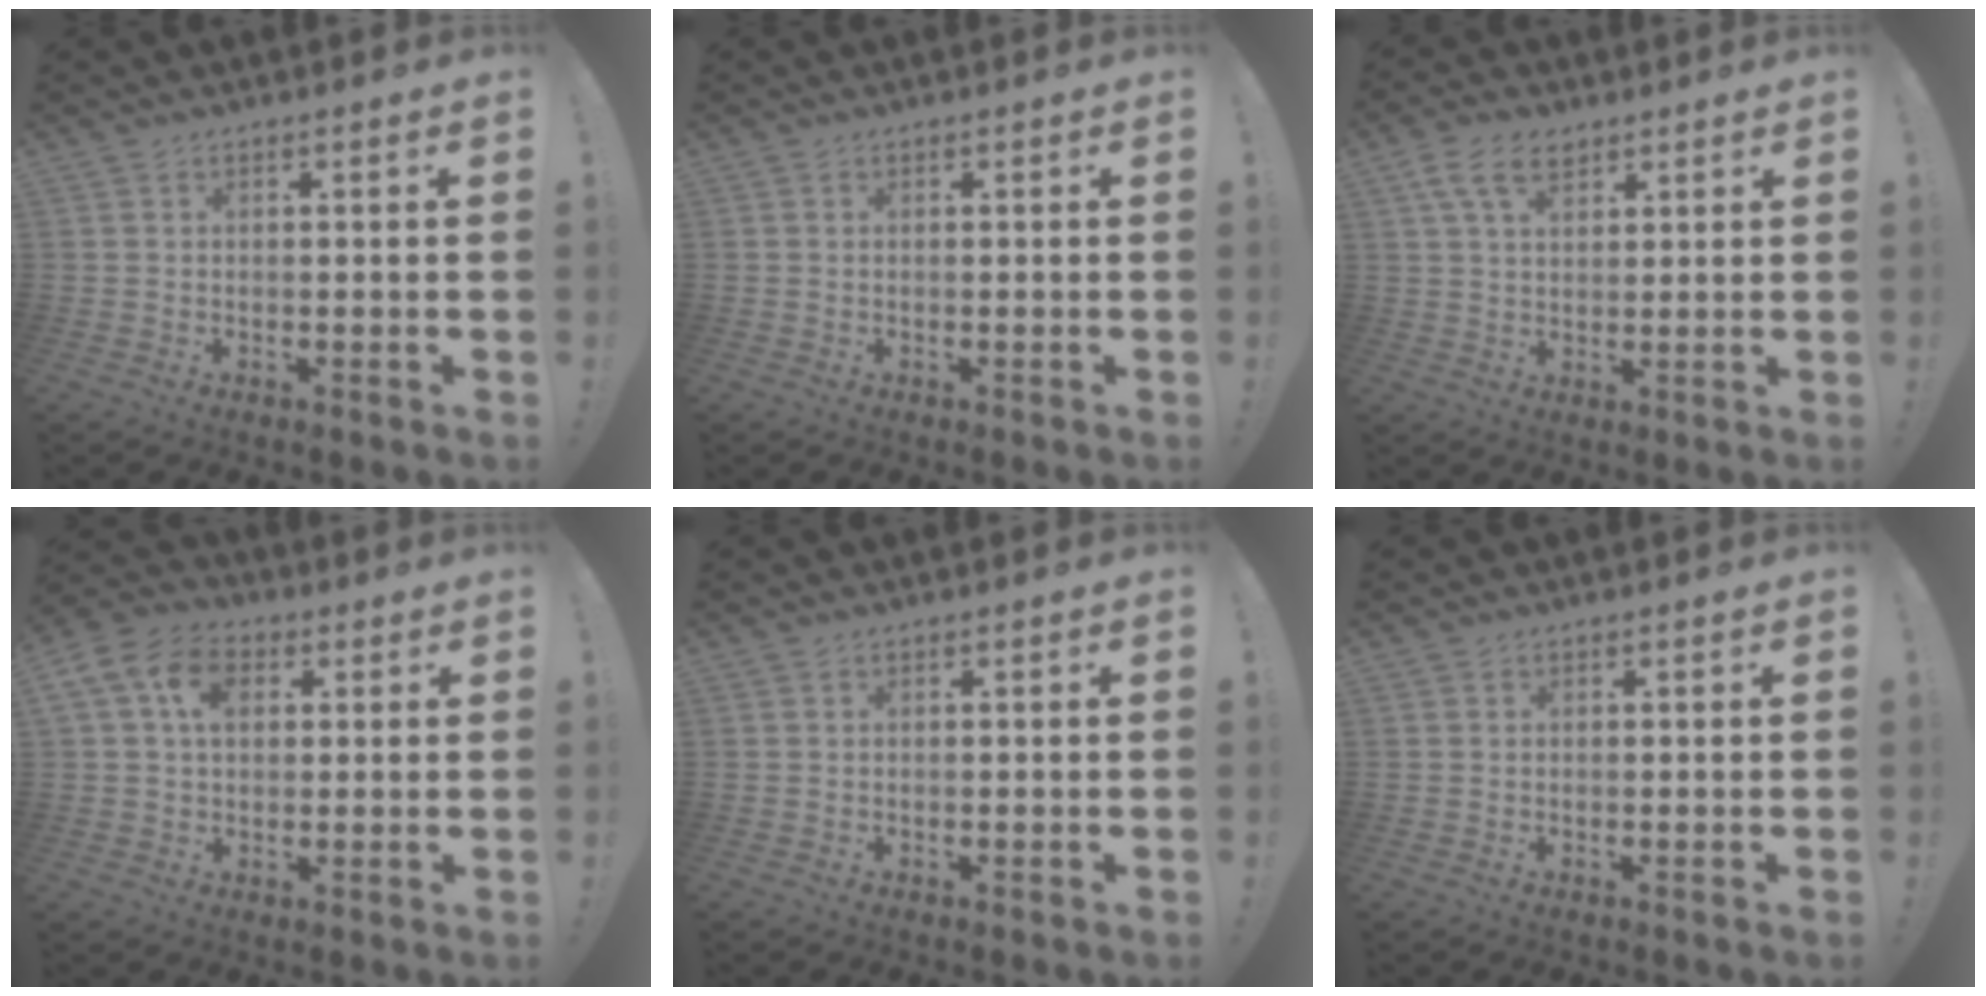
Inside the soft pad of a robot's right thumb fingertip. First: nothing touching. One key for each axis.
{"total": 0.0}
{"total": 8.3, "fx": 4.4, "fy": 5.0, "fz": 4.9, "tx": -0.087, "ty": -0.003, "tz": 0.085}
{"total": 10.9, "fx": 3.2, "fy": 7.9, "fz": 6.8, "tx": -0.119, "ty": 0.005, "tz": 0.062}
{"total": 0.0}
{"total": 0.0}